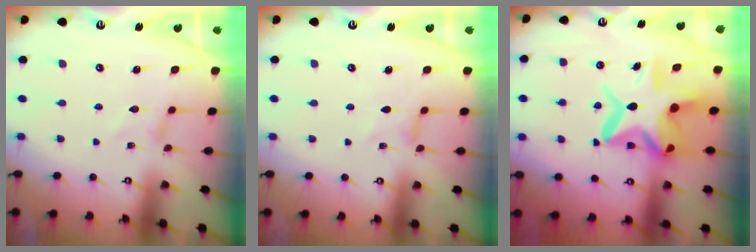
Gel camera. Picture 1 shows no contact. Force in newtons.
{"total": 0.0}
{"total": 14.8, "press": 14.7, "slide": 1.3}